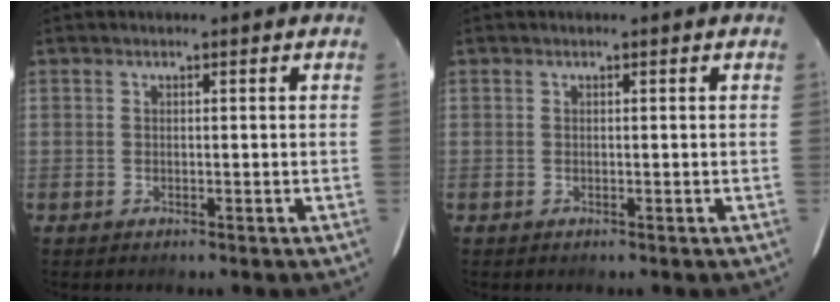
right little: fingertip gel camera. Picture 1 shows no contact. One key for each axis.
{"total": 0.0}